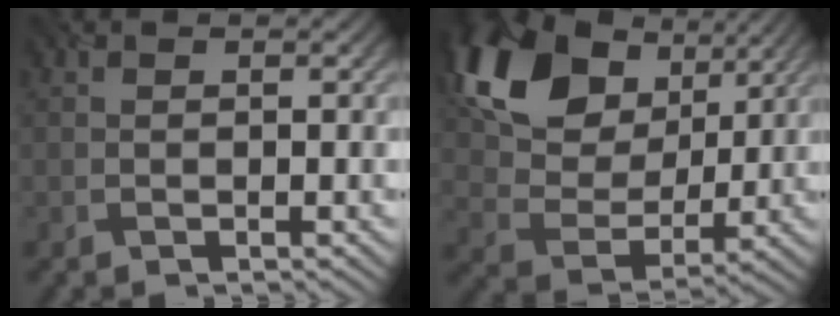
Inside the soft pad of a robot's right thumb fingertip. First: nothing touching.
{"total": 16.7, "force": [8.7, 10.5, 9.6], "torque": [-0.219, 0.027, 0.150]}